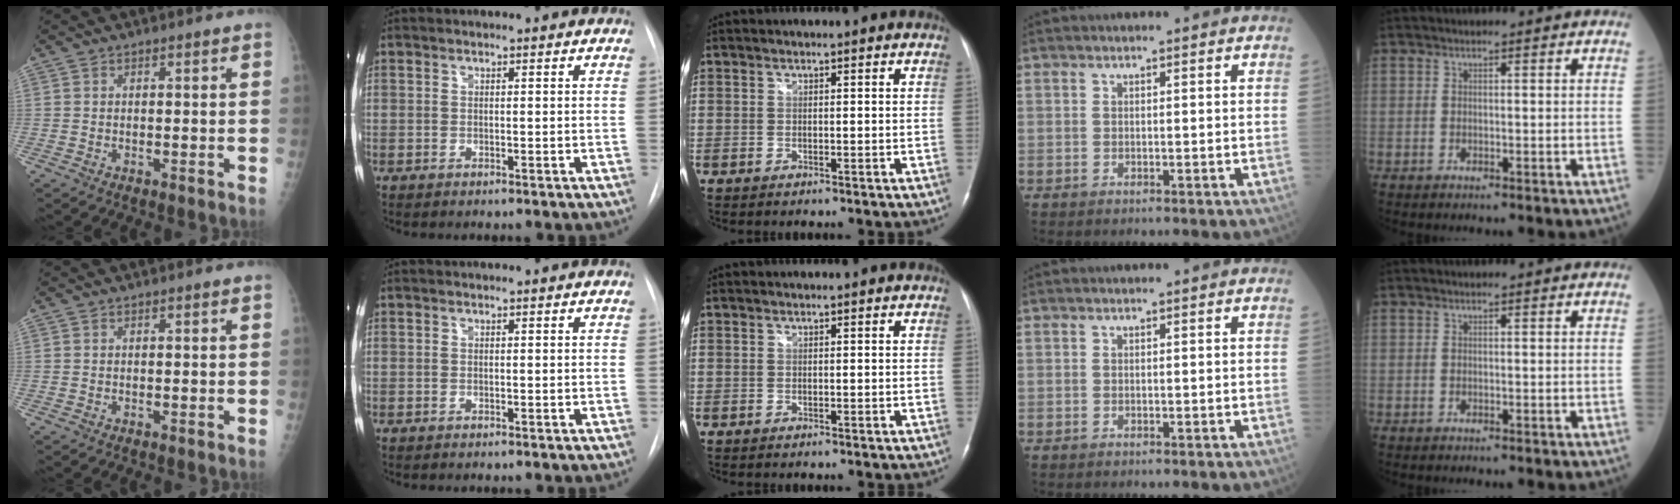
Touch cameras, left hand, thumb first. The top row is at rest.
{}